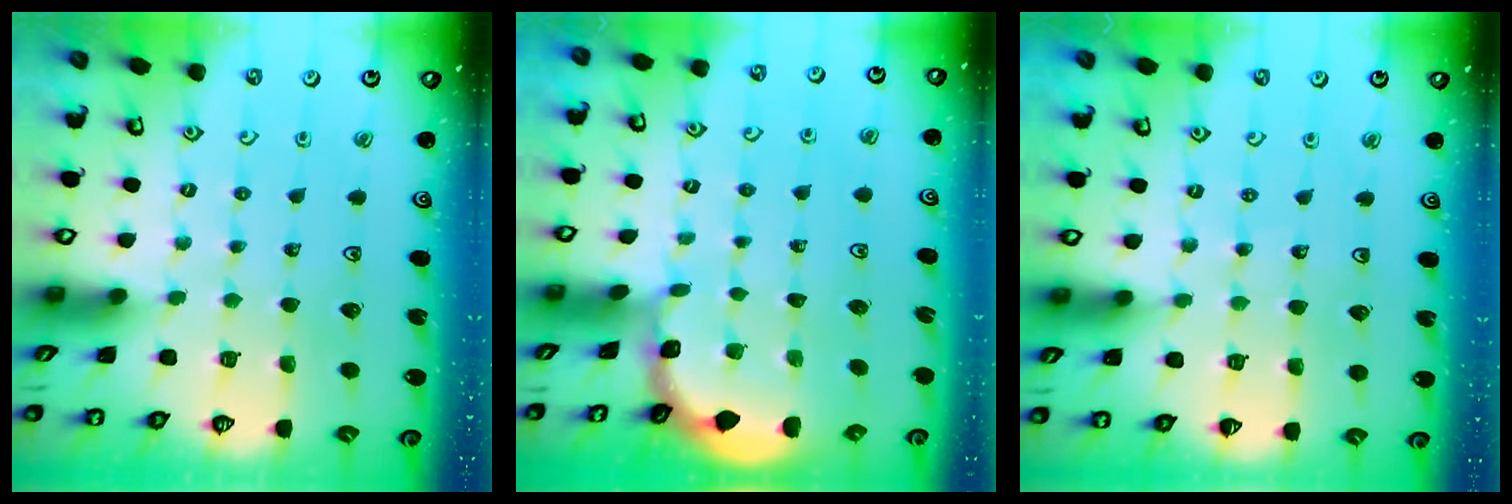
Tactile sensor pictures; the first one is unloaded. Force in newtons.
{"total": 1.2, "press": 1.1, "slide": 0.1}
{"total": 2.9, "press": 2.8, "slide": 0.3}